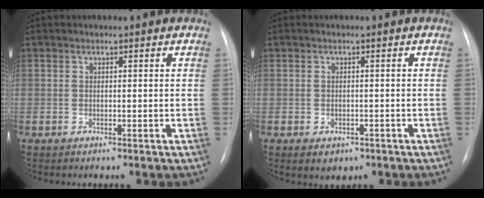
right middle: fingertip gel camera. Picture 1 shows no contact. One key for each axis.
{"total": 2.9, "fx": -1.5, "fy": 2.1, "fz": 1.5, "tx": -0.013, "ty": 0.000, "tz": -0.006}